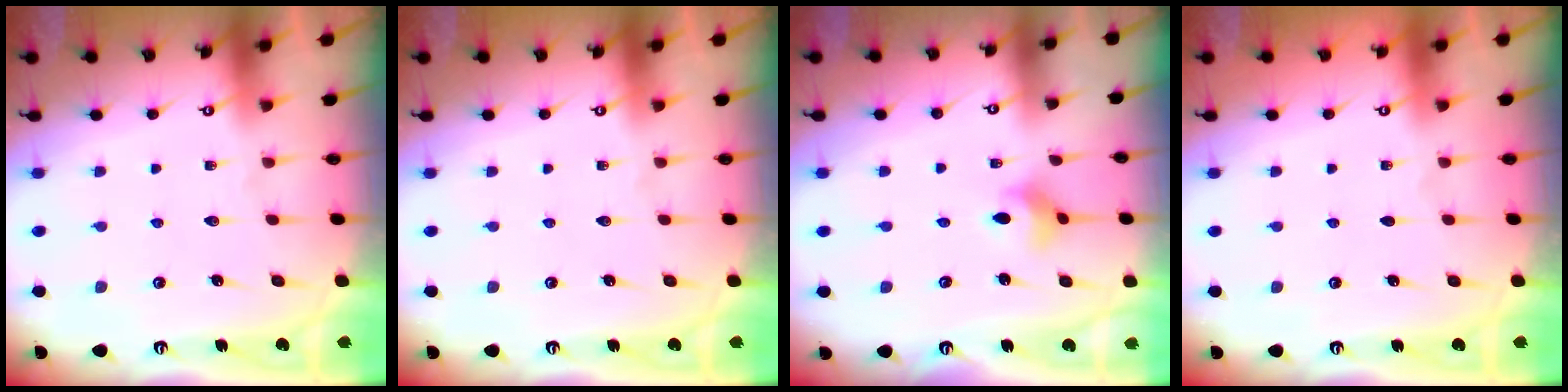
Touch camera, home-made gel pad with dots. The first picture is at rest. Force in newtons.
{"total": 0.0}
{"total": 4.5, "press": 4.5, "slide": 0.6}
{"total": 0.0}